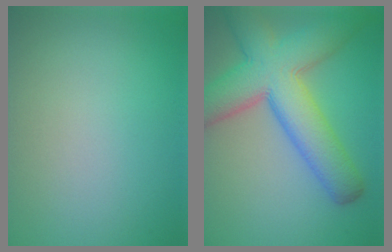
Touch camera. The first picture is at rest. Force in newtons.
{"total": 10.1, "press": 10.1, "slide": 0.5}